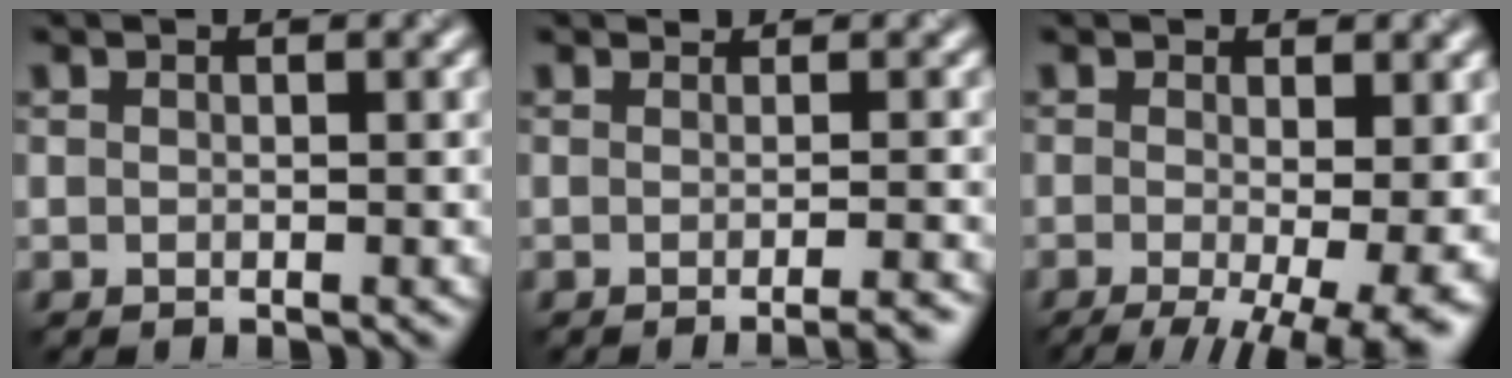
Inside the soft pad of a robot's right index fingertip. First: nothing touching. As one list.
[{"total": 2.9, "force": [-0.9, 1.0, 2.6], "torque": [-0.008, 0.001, -0.015]}, {"total": 10.1, "force": [-2.8, 3.5, 9.0], "torque": [-0.118, -0.021, -0.029]}]